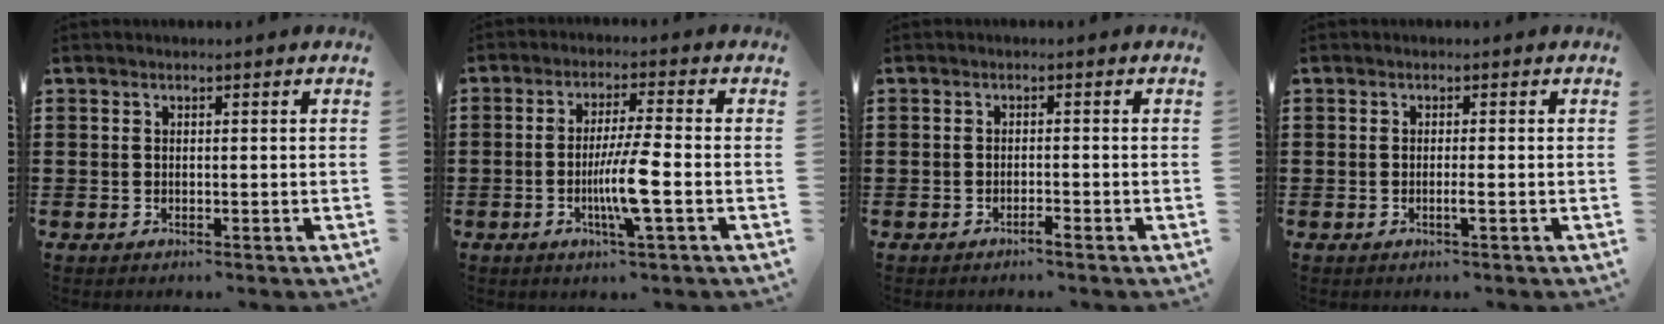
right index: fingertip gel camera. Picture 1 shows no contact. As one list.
[{"total": 7.3, "force": [-2.0, 0.0, 7.0], "torque": [-0.138, -0.018, -0.041]}, {"total": 1.2, "force": [-1.0, -0.1, 0.6], "torque": [-0.012, -0.002, -0.020]}, {"total": 1.2, "force": [-0.4, -0.1, 1.1], "torque": [-0.018, -0.004, -0.007]}]